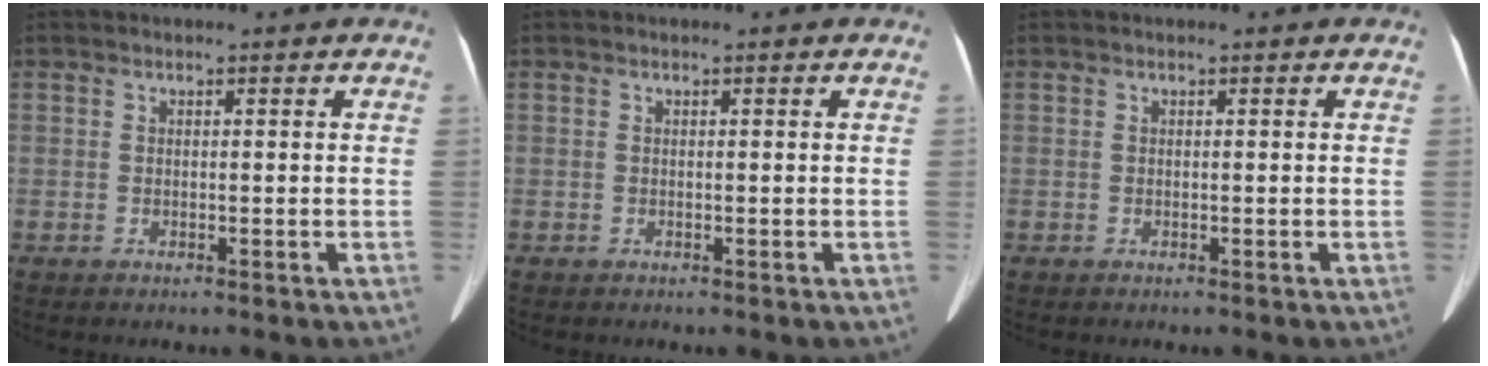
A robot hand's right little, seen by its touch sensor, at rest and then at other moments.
{"total": 0.0}
{"total": 0.0}